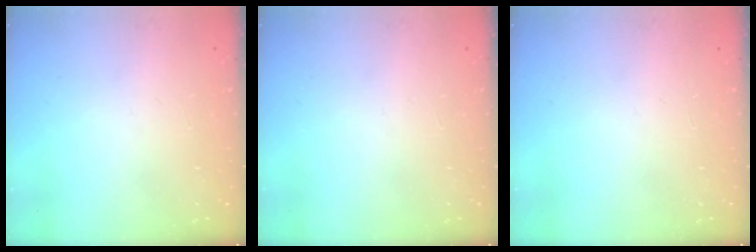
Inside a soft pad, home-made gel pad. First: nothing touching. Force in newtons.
{"total": 0.0}
{"total": 0.0}